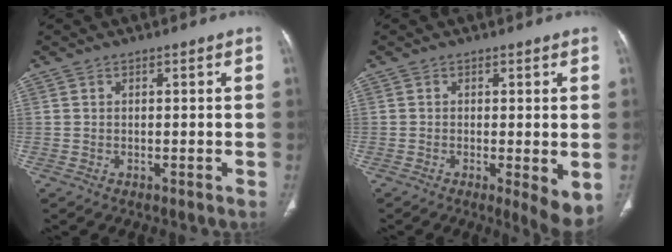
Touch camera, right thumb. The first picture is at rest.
{"total": 6.0, "force": [-1.1, 1.6, 5.6], "torque": [-0.081, -0.019, -0.020]}